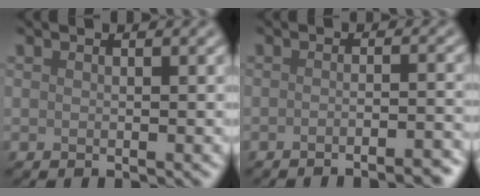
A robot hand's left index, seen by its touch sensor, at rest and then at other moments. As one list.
[{"total": 3.8, "force": [-2.8, 0.8, 2.5], "torque": [-0.029, 0.010, -0.042]}]